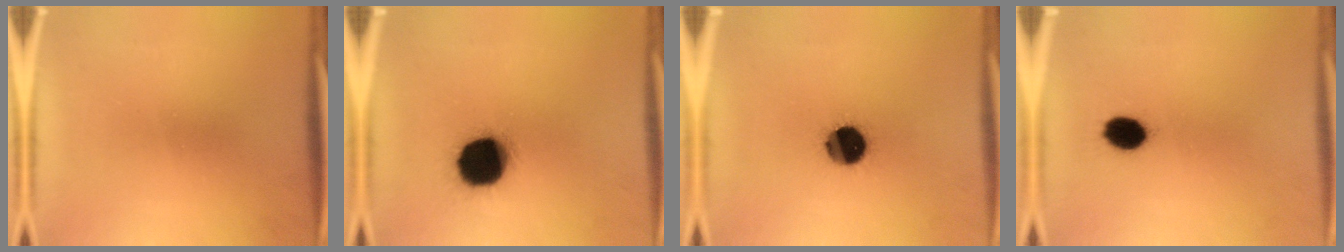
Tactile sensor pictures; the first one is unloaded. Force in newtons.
{"total": 17.8}
{"total": 11.8}
{"total": 5.7}